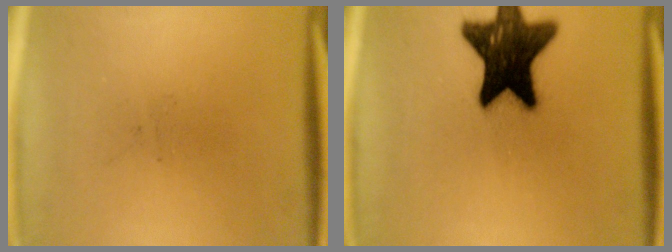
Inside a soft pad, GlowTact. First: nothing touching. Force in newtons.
{"total": 17.6}